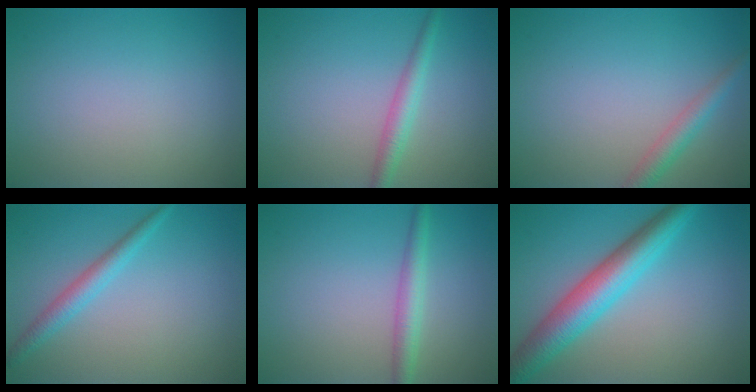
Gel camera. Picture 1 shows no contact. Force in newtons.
{"total": 2.3, "press": 2.3, "slide": 0.0}
{"total": 2.2, "press": 2.2, "slide": 0.1}
{"total": 2.2, "press": 2.2, "slide": 0.1}
{"total": 2.4, "press": 2.4, "slide": 0.0}
{"total": 6.4, "press": 6.4, "slide": 0.2}